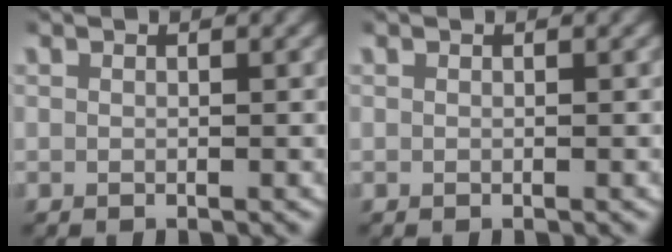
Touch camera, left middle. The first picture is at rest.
{"total": 0.0}